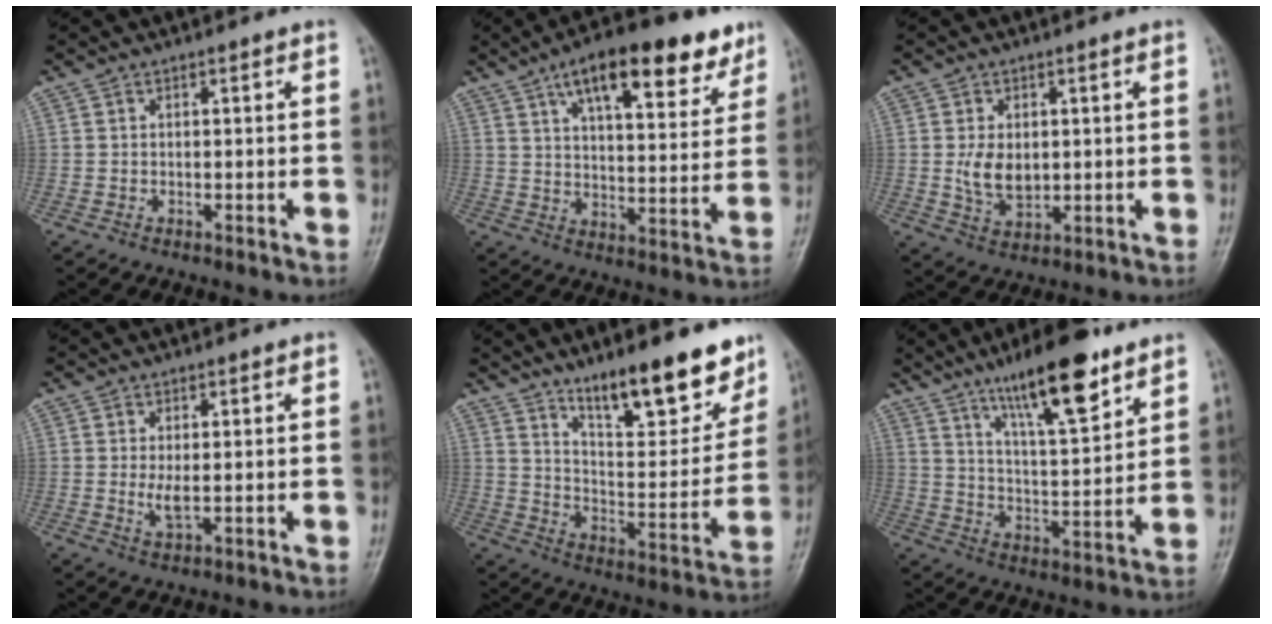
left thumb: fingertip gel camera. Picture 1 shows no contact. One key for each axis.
{"total": 19.1, "fx": 11.5, "fy": 7.3, "fz": 13.4, "tx": -0.162, "ty": -0.028, "tz": 0.175}
{"total": 6.2, "fx": 0.5, "fy": 4.1, "fz": 4.7, "tx": -0.074, "ty": -0.010, "tz": 0.020}
{"total": 2.8, "fx": 0.2, "fy": 1.0, "fz": 2.6, "tx": -0.053, "ty": -0.009, "tz": 0.011}
{"total": 18.3, "fx": 13.0, "fy": 5.3, "fz": 11.7, "tx": -0.129, "ty": -0.085, "tz": 0.211}
{"total": 16.5, "fx": 10.6, "fy": 4.3, "fz": 11.9, "tx": -0.172, "ty": -0.054, "tz": 0.182}